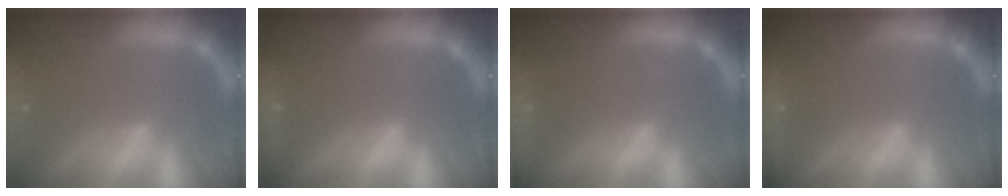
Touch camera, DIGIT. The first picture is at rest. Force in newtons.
{"total": 1.4}
{"total": 7.0}
{"total": 3.5}